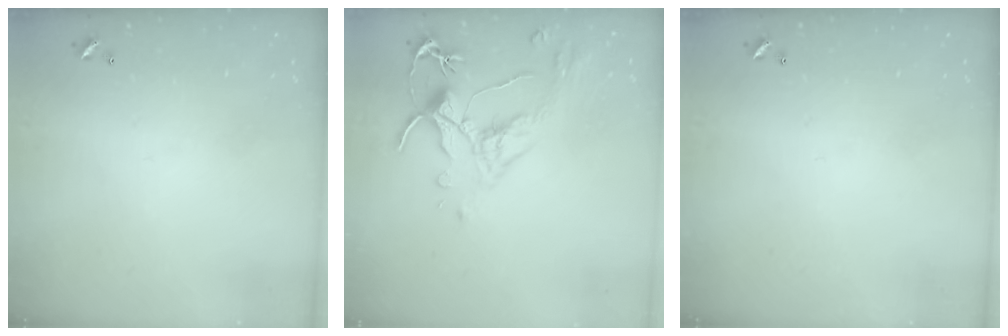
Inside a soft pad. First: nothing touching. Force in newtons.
{"total": 2.5, "press": 2.1, "slide": 1.4}
{"total": 0.0}